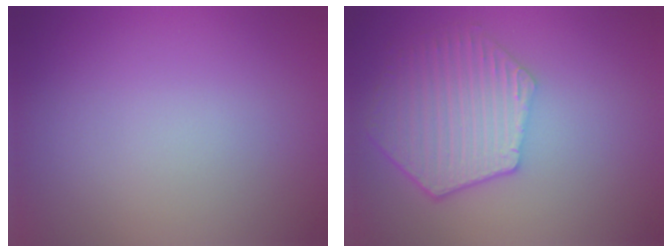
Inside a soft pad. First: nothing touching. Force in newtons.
{"total": 5.8, "press": 4.6, "slide": 3.5}